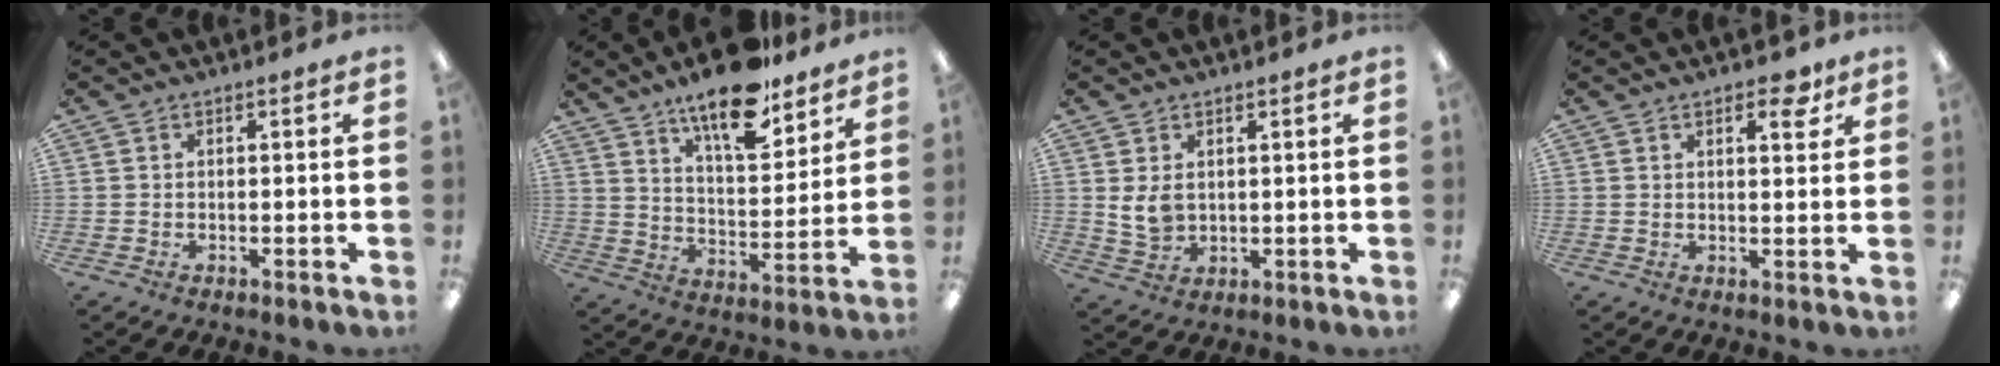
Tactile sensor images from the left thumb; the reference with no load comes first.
{"total": 15.6, "force": [12.3, 5.0, 8.2], "torque": [-0.130, -0.078, 0.210]}
{"total": 5.0, "force": [1.6, 3.5, 3.2], "torque": [-0.070, -0.007, 0.028]}
{"total": 5.1, "force": [3.4, 2.1, 3.2], "torque": [-0.030, -0.015, 0.051]}